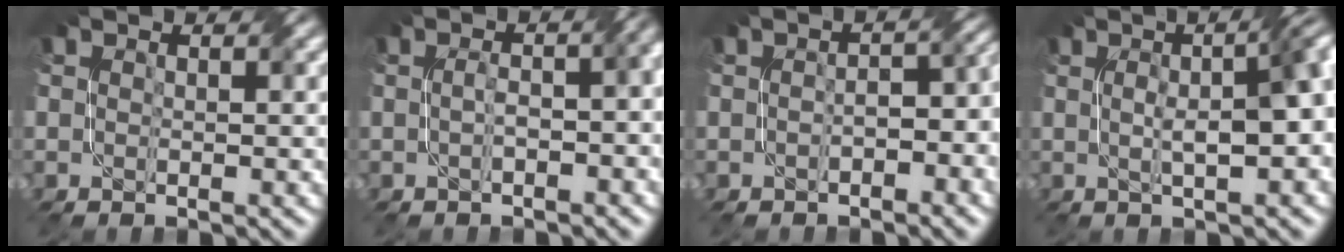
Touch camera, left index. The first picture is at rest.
{"total": 5.2, "force": [-0.8, 2.3, 4.7], "torque": [-0.044, 0.005, -0.015]}
{"total": 4.1, "force": [-1.3, 2.1, 3.2], "torque": [-0.033, 0.002, -0.020]}
{"total": 7.7, "force": [0.8, 2.0, 7.4], "torque": [-0.084, 0.017, 0.008]}